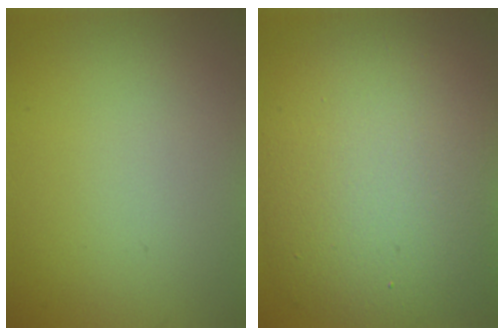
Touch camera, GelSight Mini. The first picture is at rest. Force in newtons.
{"total": 11.6, "press": 11.5, "slide": 1.2}